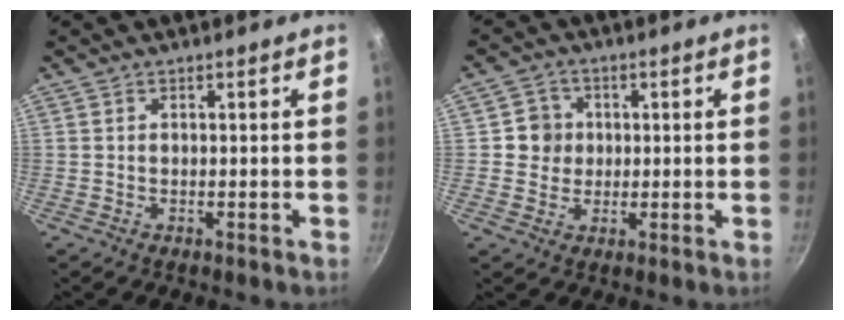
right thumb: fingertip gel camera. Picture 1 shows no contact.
{"total": 5.0, "force": [0.5, 4.8, 1.1], "torque": [0.019, 0.004, 0.000]}